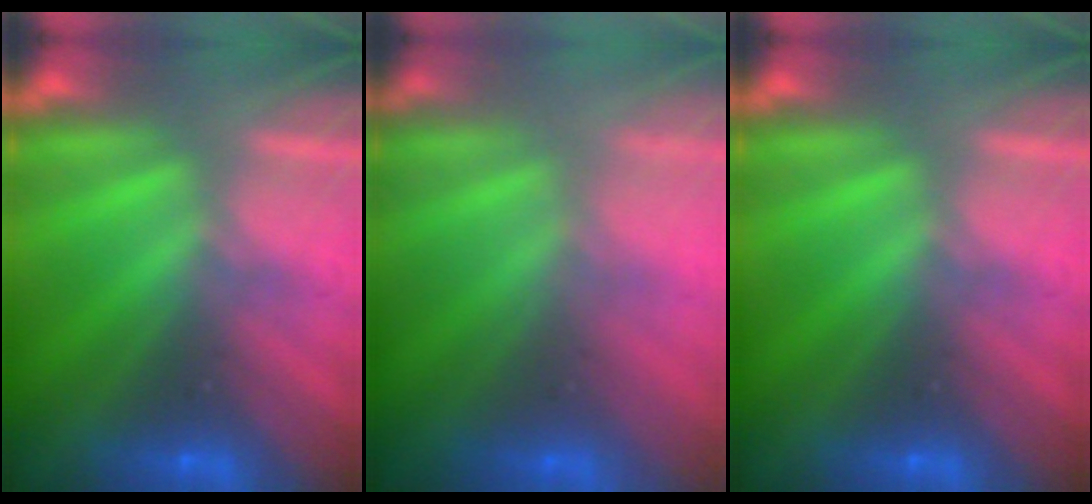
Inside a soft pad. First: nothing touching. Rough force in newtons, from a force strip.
{"total": 2.9}
{"total": 0.0}